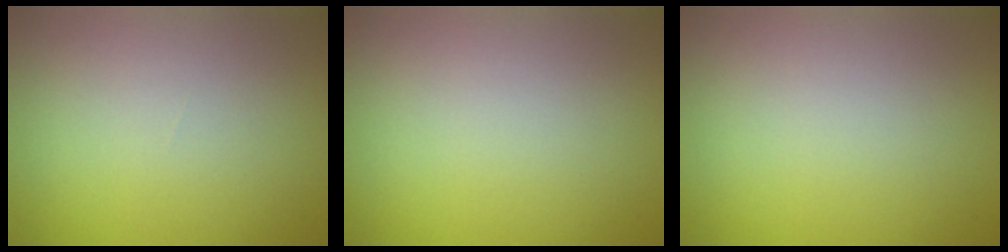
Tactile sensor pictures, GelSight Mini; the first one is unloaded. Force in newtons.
{"total": 0.0}
{"total": 0.0}